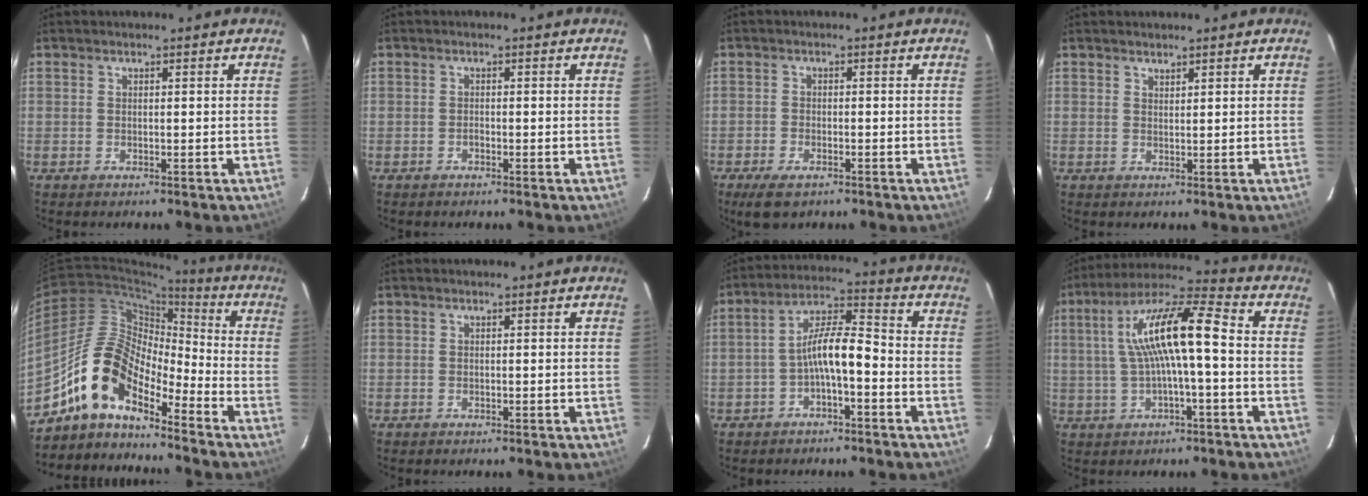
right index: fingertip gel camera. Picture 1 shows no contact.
{"total": 0.6, "force": [-0.4, 0.3, 0.2], "torque": [-0.002, 0.002, -0.009]}
{"total": 5.0, "force": [-3.4, 2.2, 2.9], "torque": [-0.076, -0.014, -0.061]}
{"total": 1.0, "force": [1.0, 0.3, 0.2], "torque": [-0.004, 0.000, 0.018]}
{"total": 12.9, "force": [-9.7, 4.7, 7.0], "torque": [-0.123, 0.017, -0.199]}
{"total": 0.0}
{"total": 7.4, "force": [-2.8, 1.9, 6.6], "torque": [-0.134, 0.021, -0.049]}
{"total": 13.5, "force": [0.6, 2.2, 13.3], "torque": [-0.245, 0.027, 0.011]}